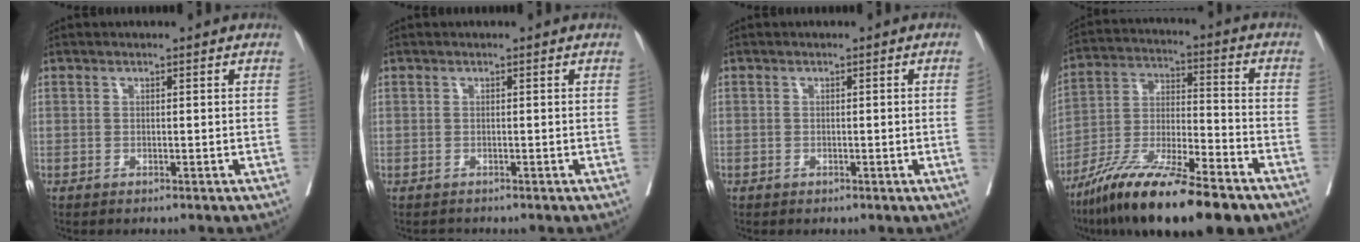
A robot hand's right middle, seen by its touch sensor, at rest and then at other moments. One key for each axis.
{"total": 0.7, "fx": -0.5, "fy": 0.4, "fz": -0.3, "tx": 0.000, "ty": 0.000, "tz": -0.012}
{"total": 0.8, "fx": -0.2, "fy": 0.0, "fz": 0.8, "tx": -0.017, "ty": 0.003, "tz": -0.005}
{"total": 19.5, "fx": -13.8, "fy": 3.1, "fz": 13.4, "tx": -0.235, "ty": -0.031, "tz": -0.248}